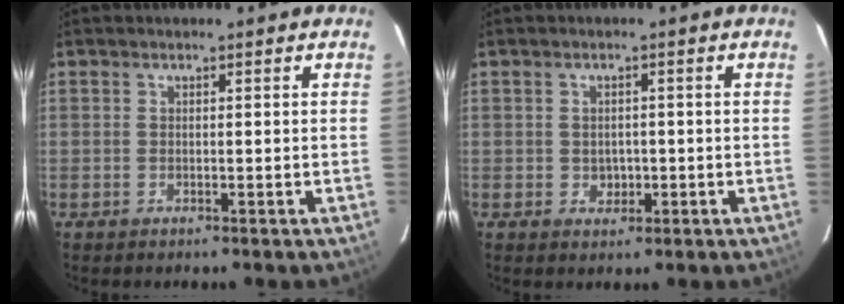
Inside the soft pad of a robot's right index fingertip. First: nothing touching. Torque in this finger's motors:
{"motor_torque": [-0.02, -0.02, -0.01, 0.00]}